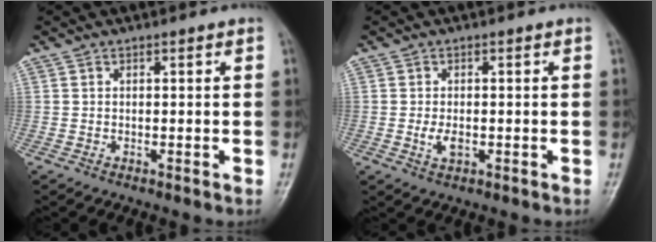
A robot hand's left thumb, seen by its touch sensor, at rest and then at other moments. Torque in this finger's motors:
{"motor_torque": [0.06, 0.08, 0.23, -0.02, 0.02]}